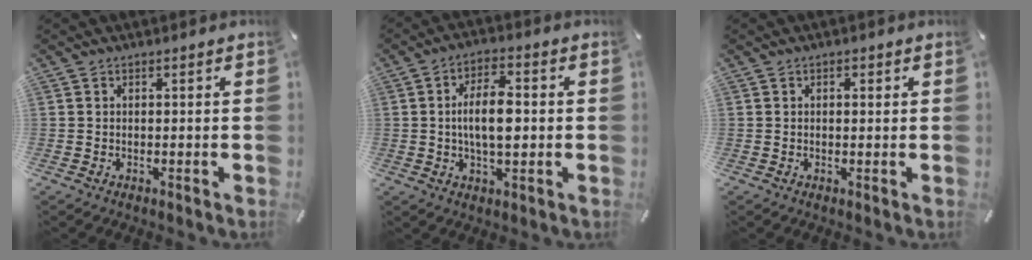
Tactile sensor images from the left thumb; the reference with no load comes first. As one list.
[{"total": 9.4, "force": [0.0, 4.3, 8.4], "torque": [-0.156, 0.002, -0.006]}, {"total": 0.9, "force": [0.2, 0.5, 0.7], "torque": [-0.015, 0.005, 0.001]}]